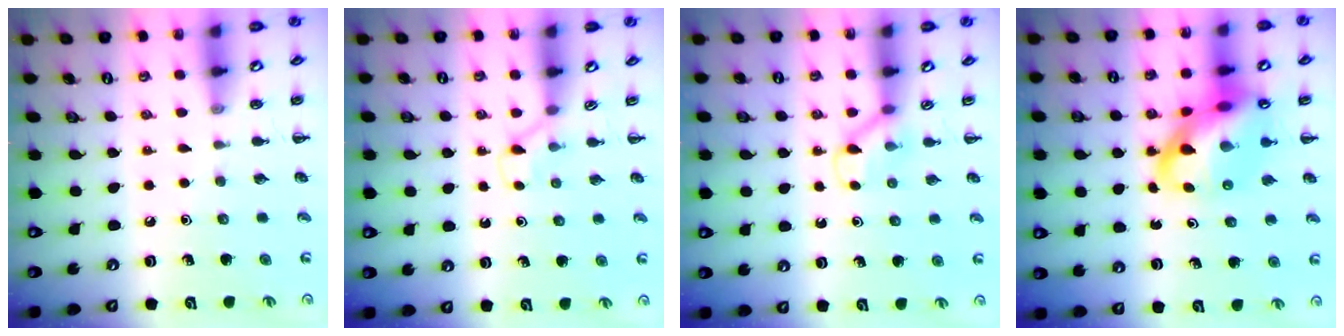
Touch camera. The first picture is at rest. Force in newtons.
{"total": 2.9, "press": 2.7, "slide": 1.0}
{"total": 3.9, "press": 3.7, "slide": 1.4}
{"total": 15.8, "press": 15.2, "slide": 4.1}